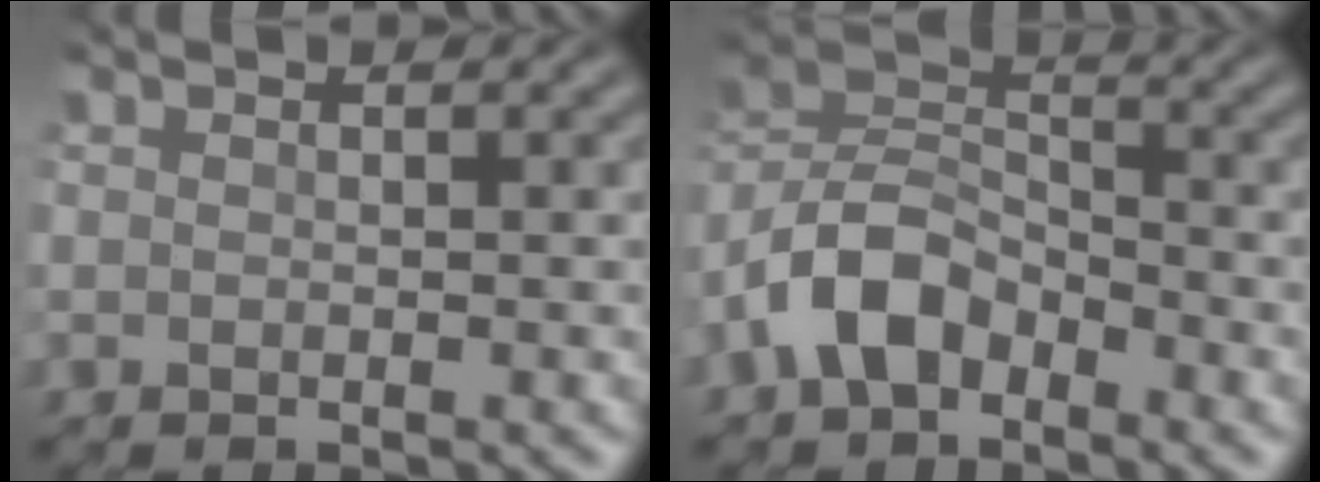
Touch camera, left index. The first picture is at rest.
{"total": 6.1, "force": [-3.6, 3.5, 3.6], "torque": [-0.079, 0.011, -0.079]}